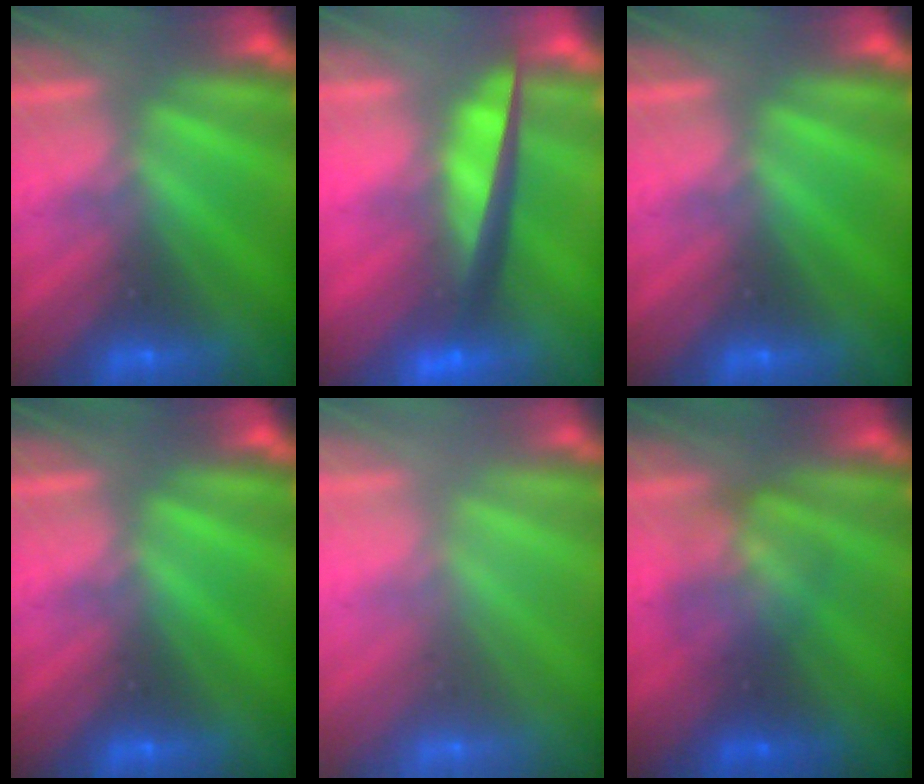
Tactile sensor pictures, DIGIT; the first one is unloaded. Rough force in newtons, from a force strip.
{"total": 7.5}
{"total": 0.0}
{"total": 0.0}
{"total": 2.4}
{"total": 2.1}